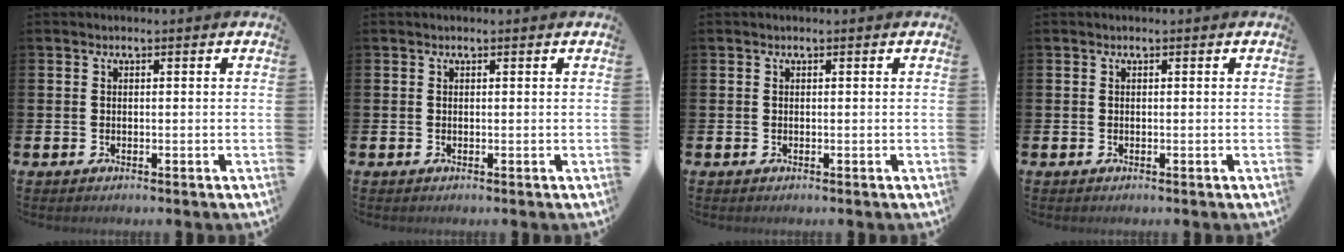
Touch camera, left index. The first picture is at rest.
{"total": 0.0}
{"total": 0.0}
{"total": 0.0}